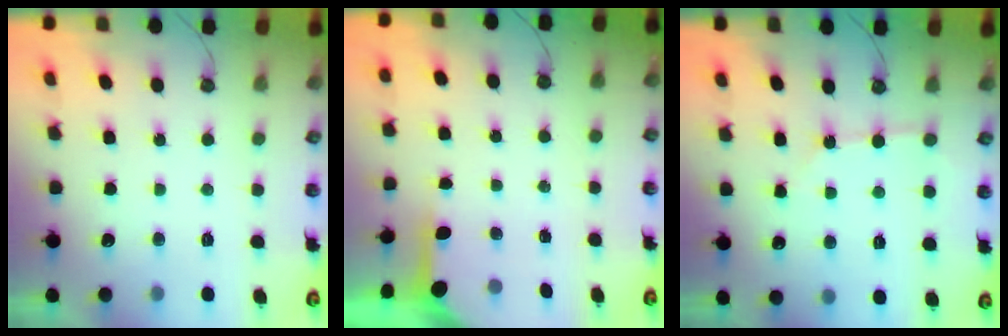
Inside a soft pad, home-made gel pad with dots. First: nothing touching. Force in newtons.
{"total": 3.3, "press": 3.3, "slide": 0.4}
{"total": 2.7, "press": 2.7, "slide": 0.4}